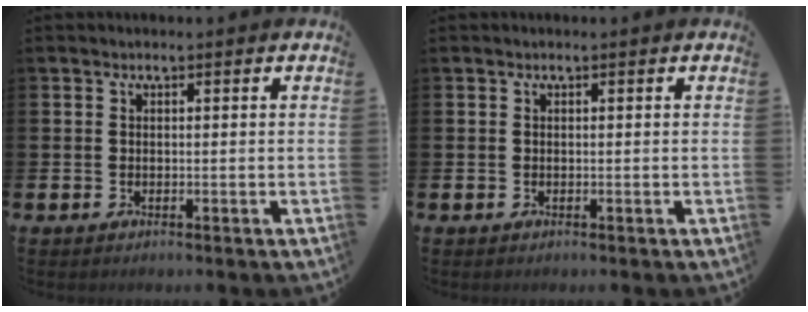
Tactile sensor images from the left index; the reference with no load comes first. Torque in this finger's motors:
{"motor_torque": [0.00, 0.00, 0.00, -0.01]}